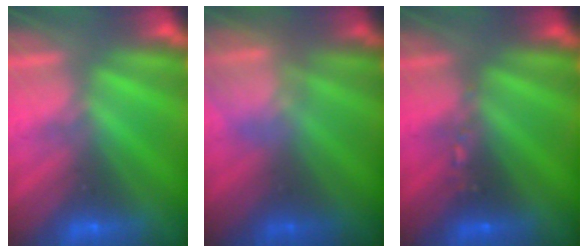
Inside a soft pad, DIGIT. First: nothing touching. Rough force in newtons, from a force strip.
{"total": 4.8}
{"total": 2.4}